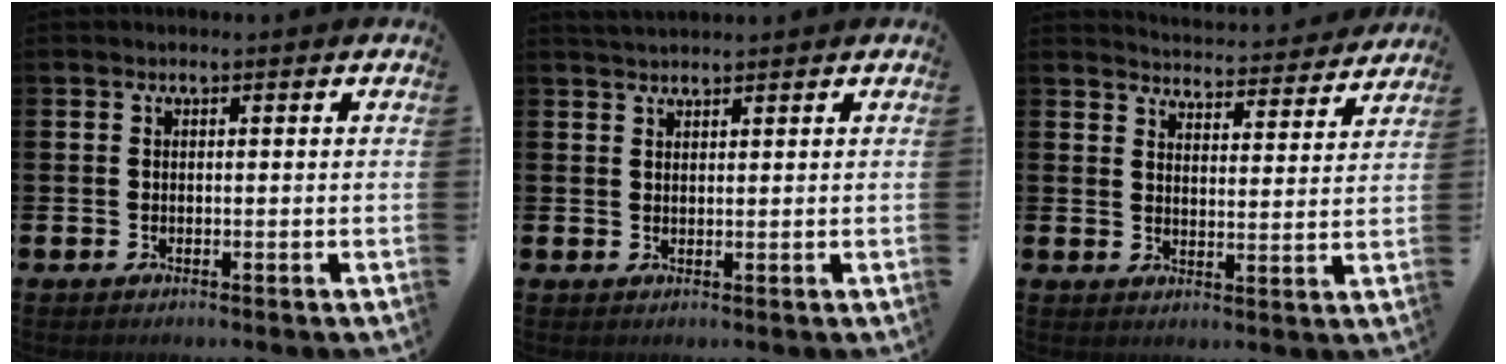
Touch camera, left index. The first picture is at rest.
{"total": 1.9, "force": [1.9, 0.3, 0.4], "torque": [-0.008, -0.001, 0.034]}
{"total": 4.6, "force": [4.6, 0.4, 0.1], "torque": [-0.015, -0.040, 0.079]}